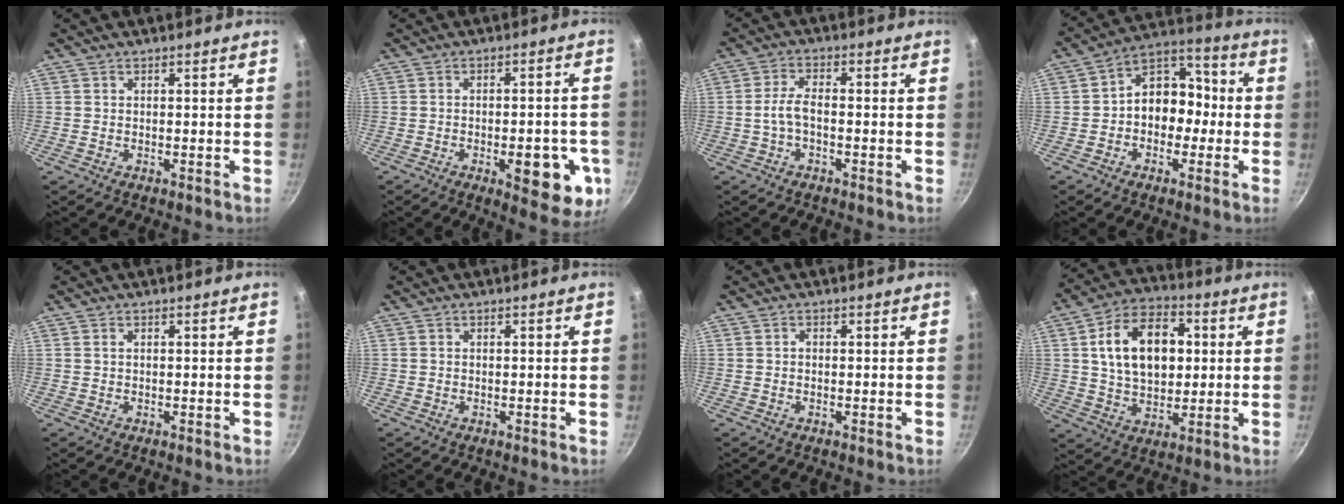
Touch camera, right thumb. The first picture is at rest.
{"total": 12.6, "force": [-4.0, 5.4, 10.7], "torque": [-0.095, 0.008, -0.047]}
{"total": 4.2, "force": [-1.3, 1.8, 3.6], "torque": [-0.074, 0.021, -0.031]}
{"total": 11.7, "force": [-1.3, 9.0, 7.3], "torque": [-0.047, 0.052, -0.039]}
{"total": 0.6, "force": [0.2, 0.3, 0.4], "torque": [-0.008, 0.002, 0.002]}
{"total": 0.0}
{"total": 0.6, "force": [-0.1, 0.5, 0.3], "torque": [-0.006, 0.005, -0.002]}
{"total": 16.7, "force": [3.0, 11.1, 12.1], "torque": [-0.171, 0.010, 0.045]}